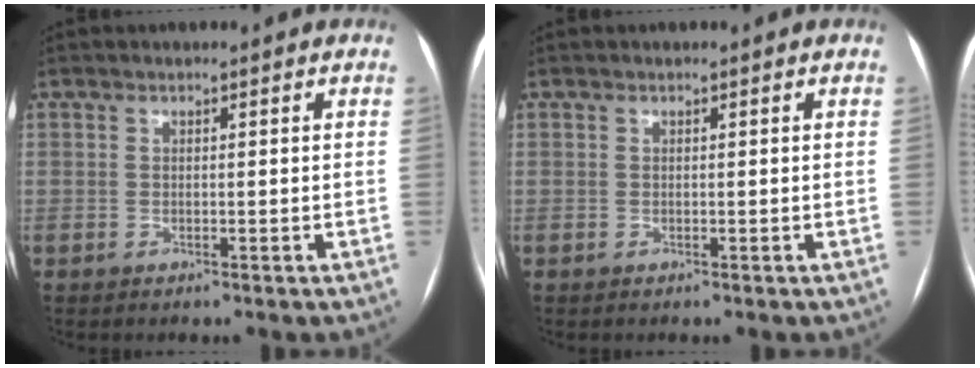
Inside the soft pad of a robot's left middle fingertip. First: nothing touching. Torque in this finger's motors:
{"motor_torque": [-0.16, -0.16, -0.08, -0.01]}